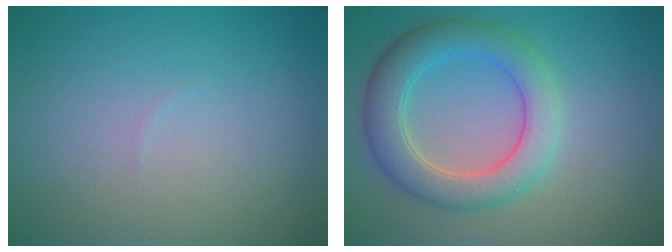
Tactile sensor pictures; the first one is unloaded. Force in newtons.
{"total": 5.5, "press": 5.5, "slide": 0.4}